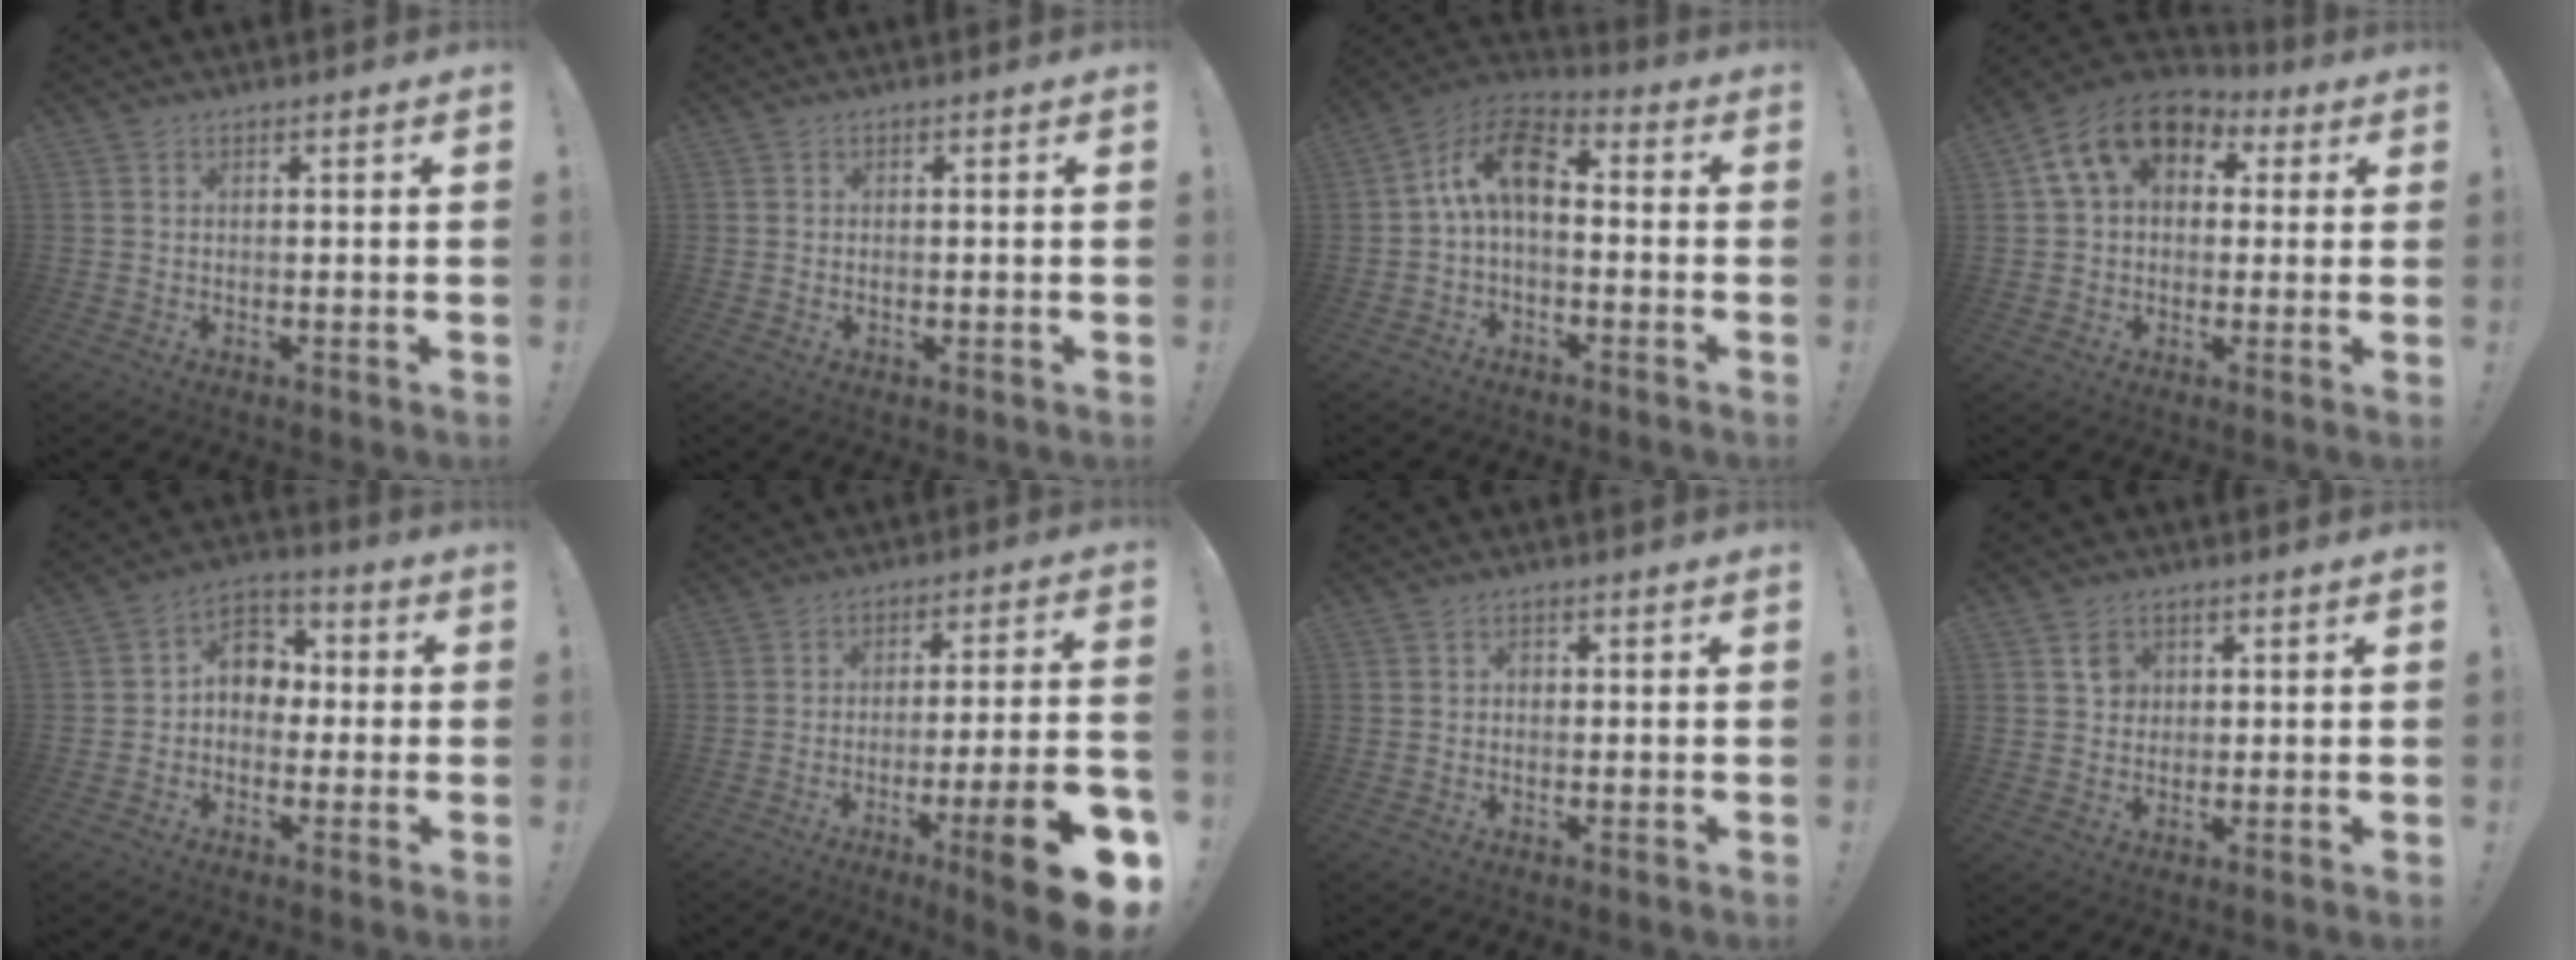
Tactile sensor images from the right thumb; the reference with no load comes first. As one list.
[{"total": 0.5, "force": [0.0, 0.4, 0.3], "torque": [-0.003, 0.001, -0.001]}, {"total": 11.3, "force": [1.1, 6.4, 9.2], "torque": [-0.162, 0.014, 0.021]}, {"total": 14.5, "force": [5.5, 9.8, 9.1], "torque": [-0.143, -0.004, 0.104]}, {"total": 8.7, "force": [0.3, 7.1, 5.1], "torque": [-0.082, 0.019, 0.014]}, {"total": 16.6, "force": [-7.7, 2.0, 14.5], "torque": [-0.201, 0.037, -0.107]}, {"total": 1.0, "force": [-0.5, 0.7, 0.5], "torque": [-0.009, 0.004, -0.010]}, {"total": 4.0, "force": [1.6, 3.6, 0.9], "torque": [0.007, -0.008, 0.023]}]